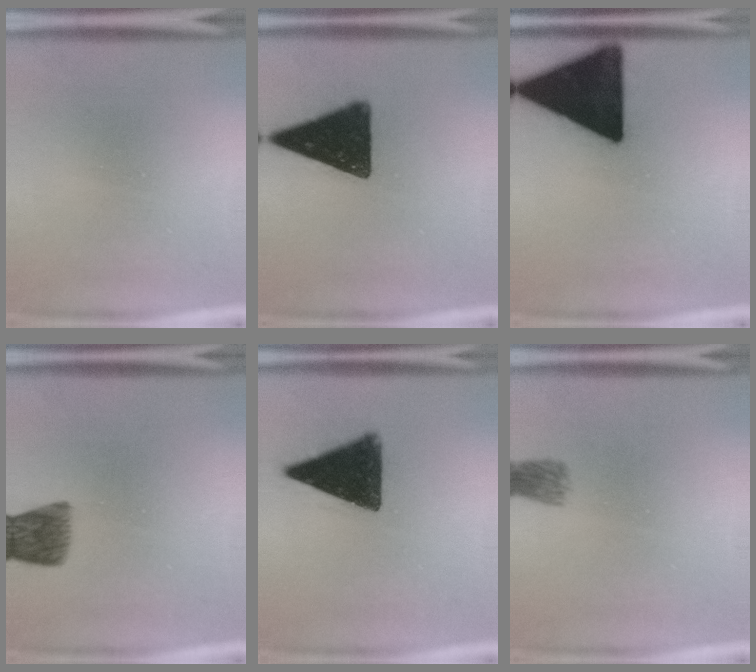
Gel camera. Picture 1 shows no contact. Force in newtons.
{"total": 16.2}
{"total": 22.0}
{"total": 6.7}
{"total": 12.9}
{"total": 2.6}